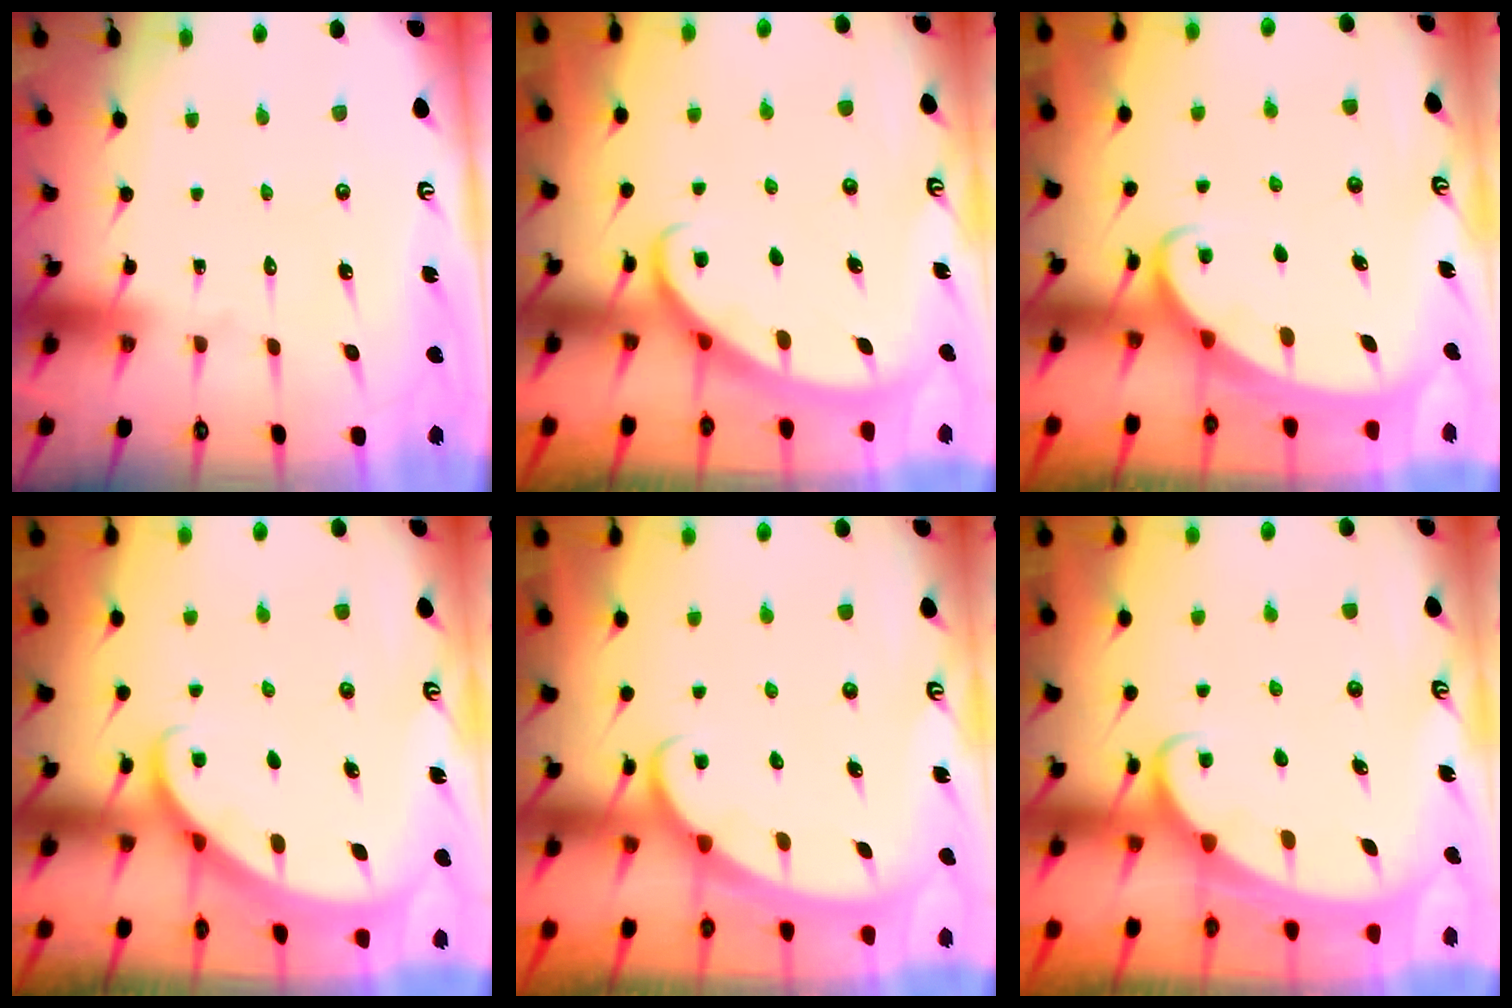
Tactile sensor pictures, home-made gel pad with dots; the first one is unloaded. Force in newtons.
{"total": 2.8, "press": 2.8, "slide": 0.4}
{"total": 2.7, "press": 2.7, "slide": 0.4}
{"total": 1.6, "press": 1.6, "slide": 0.0}
{"total": 2.4, "press": 2.4, "slide": 0.3}
{"total": 2.2, "press": 2.2, "slide": 0.3}